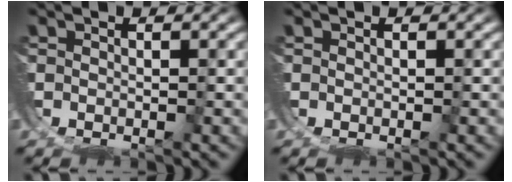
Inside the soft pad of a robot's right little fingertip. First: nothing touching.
{"total": 0.0}